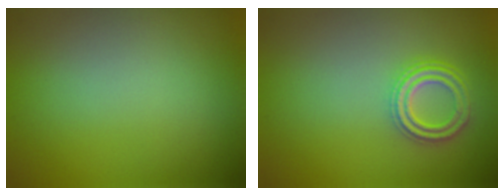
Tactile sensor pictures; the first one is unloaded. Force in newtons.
{"total": 3.7, "press": 3.4, "slide": 1.5}